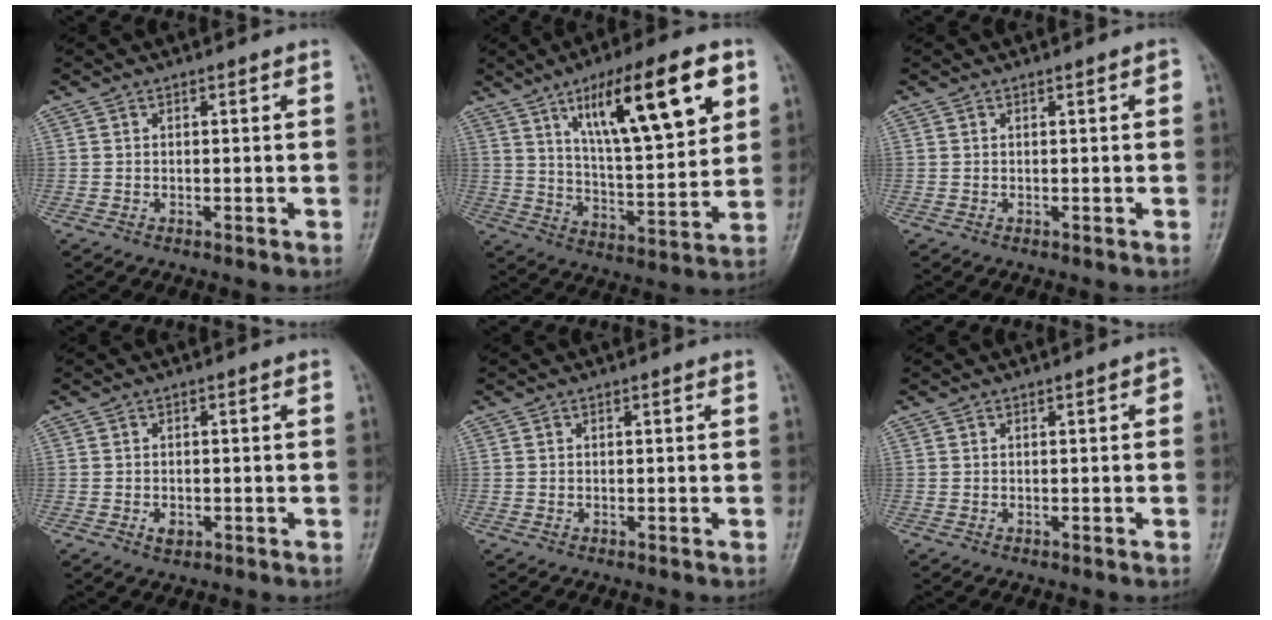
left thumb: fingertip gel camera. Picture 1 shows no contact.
{"total": 20.6, "force": [9.2, 5.9, 17.4], "torque": [-0.248, -0.030, 0.153]}
{"total": 0.9, "force": [0.2, 0.3, 0.8], "torque": [-0.011, 0.002, 0.001]}
{"total": 2.2, "force": [-0.8, 1.5, 1.3], "torque": [-0.019, 0.004, -0.011]}
{"total": 0.0}
{"total": 1.3, "force": [0.1, 0.7, 1.1], "torque": [-0.006, 0.003, -0.005]}